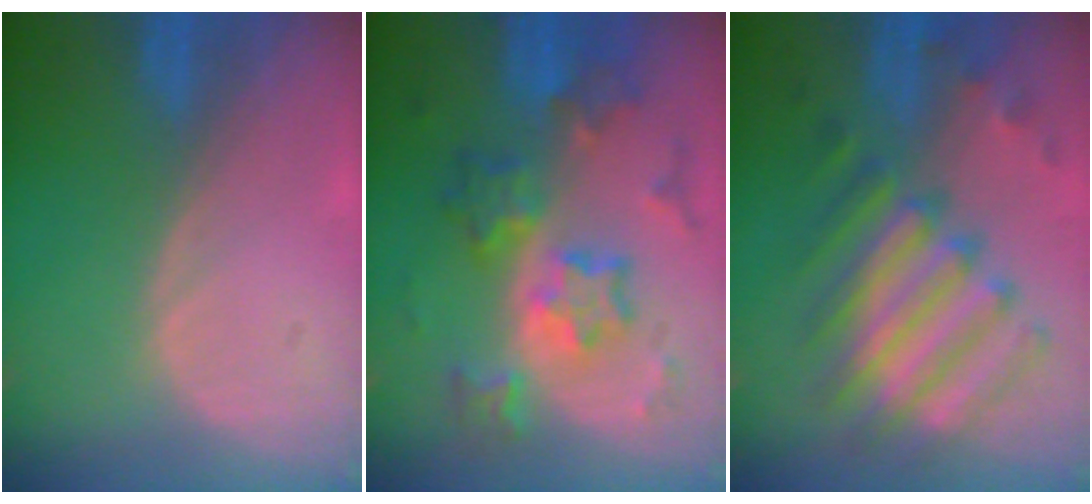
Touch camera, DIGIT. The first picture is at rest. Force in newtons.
{"total": 9.2, "press": 9.1, "slide": 0.8}
{"total": 10.6, "press": 10.2, "slide": 3.1}